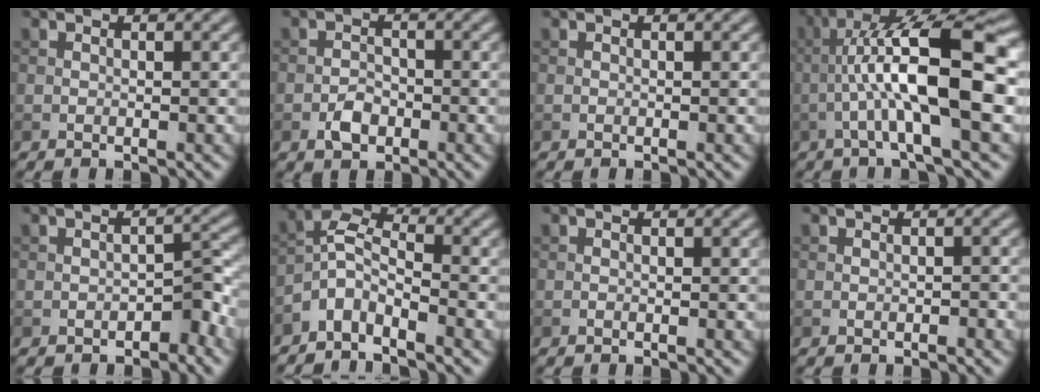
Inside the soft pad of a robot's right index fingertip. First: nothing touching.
{"total": 2.1, "force": [-1.0, 1.4, 1.3], "torque": [-0.020, 0.004, -0.021]}
{"total": 0.0}
{"total": 10.1, "force": [-0.9, 2.1, 9.9], "torque": [-0.171, 0.028, -0.017]}
{"total": 2.3, "force": [-1.5, 1.0, 1.3], "torque": [-0.016, 0.010, -0.021]}
{"total": 3.9, "force": [-3.1, 1.4, 1.9], "torque": [-0.035, 0.006, -0.075]}
{"total": 0.0}
{"total": 0.6, "force": [-0.3, 0.3, 0.4], "torque": [-0.004, 0.001, -0.003]}